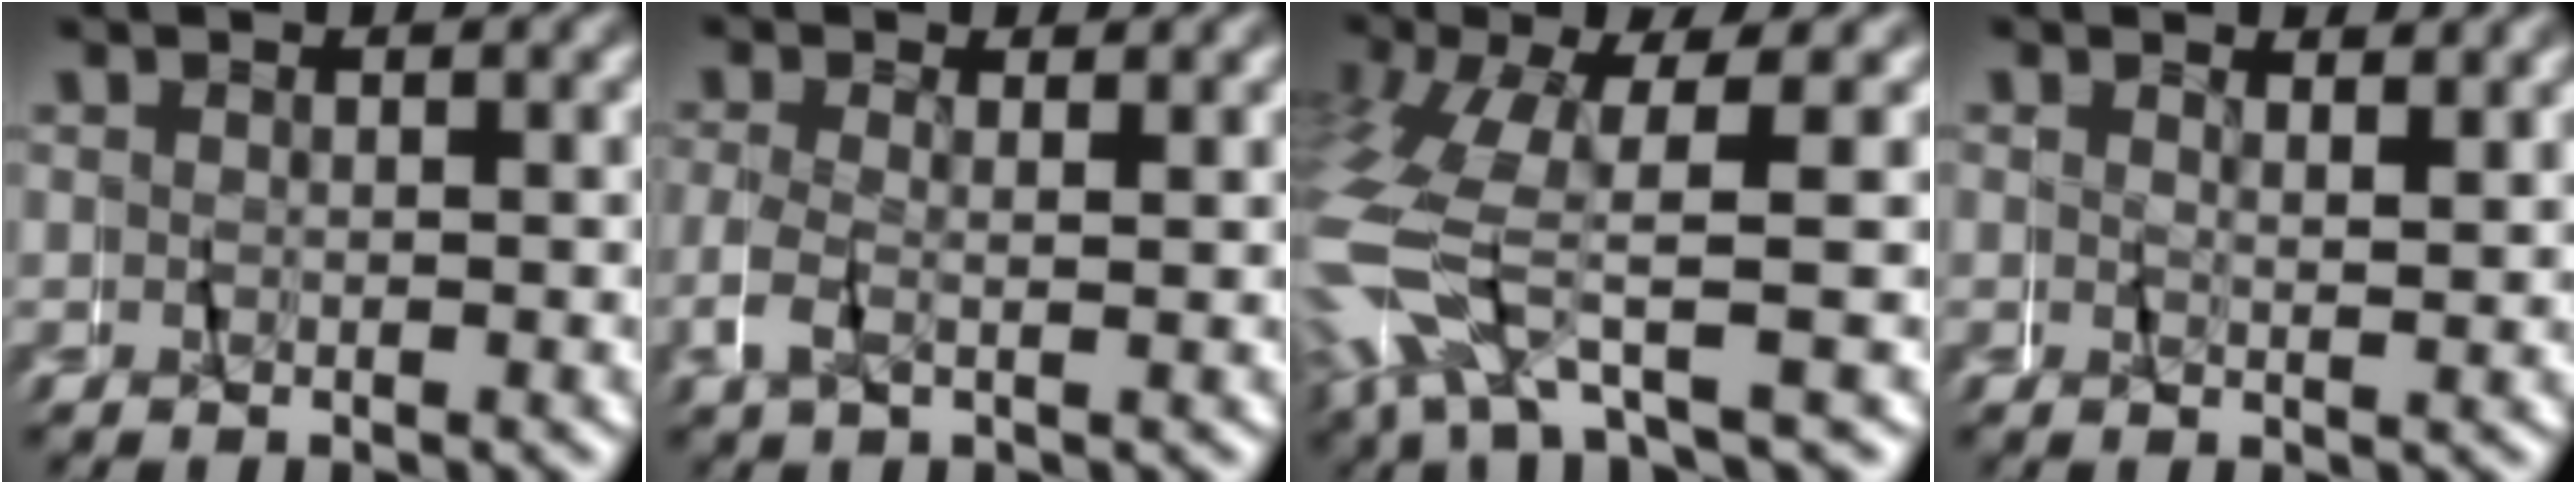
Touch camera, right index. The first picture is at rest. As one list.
[{"total": 1.6, "force": [-1.0, 0.4, 1.2], "torque": [-0.034, -0.007, -0.016]}, {"total": 7.0, "force": [-2.0, 3.4, 5.8], "torque": [-0.163, -0.022, -0.024]}, {"total": 1.5, "force": [1.2, -0.9, -0.2], "torque": [-0.002, 0.000, 0.018]}]